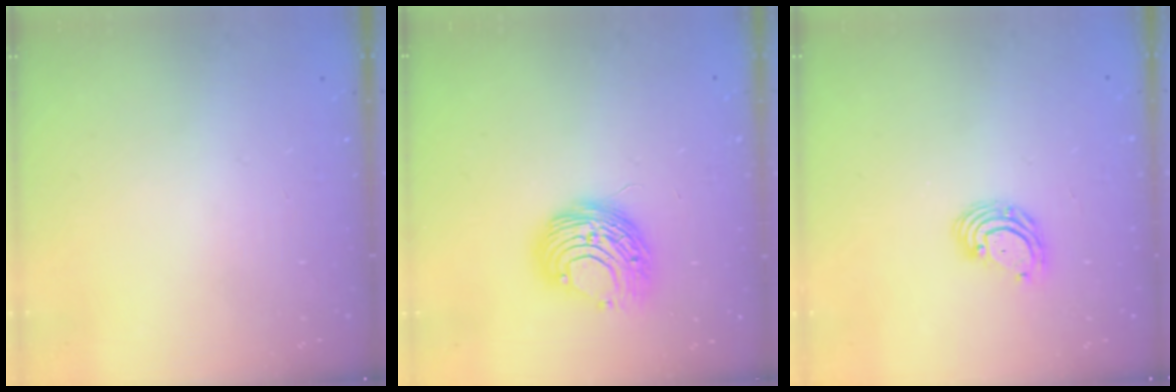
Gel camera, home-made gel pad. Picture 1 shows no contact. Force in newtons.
{"total": 10.1, "press": 10.1, "slide": 0.8}
{"total": 5.7, "press": 5.7, "slide": 0.9}